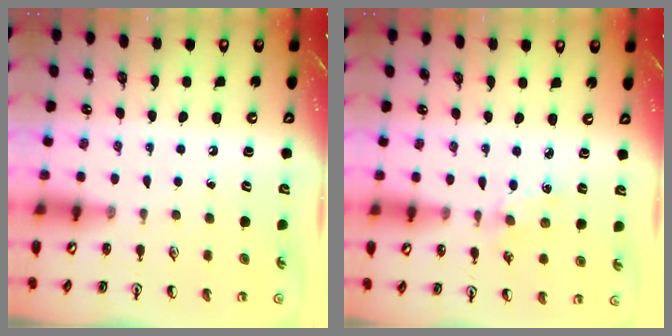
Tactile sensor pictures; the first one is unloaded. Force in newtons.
{"total": 2.9, "press": 2.9, "slide": 0.4}